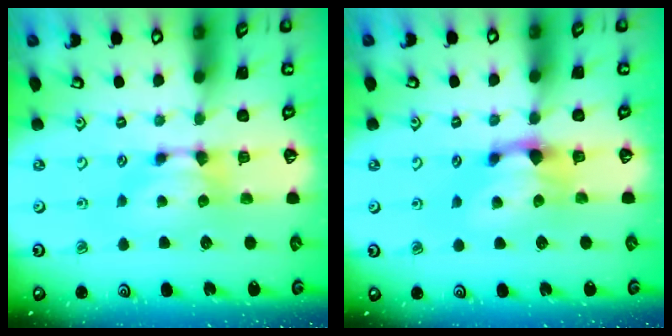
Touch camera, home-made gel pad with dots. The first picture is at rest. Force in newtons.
{"total": 1.4, "press": 0.7, "slide": 1.1}